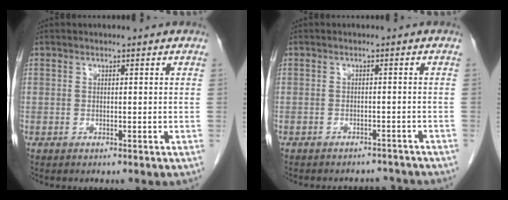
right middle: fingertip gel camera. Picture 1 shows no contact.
{"total": 6.4, "force": [-6.0, 2.0, 0.7], "torque": [-0.006, 0.008, -0.067]}